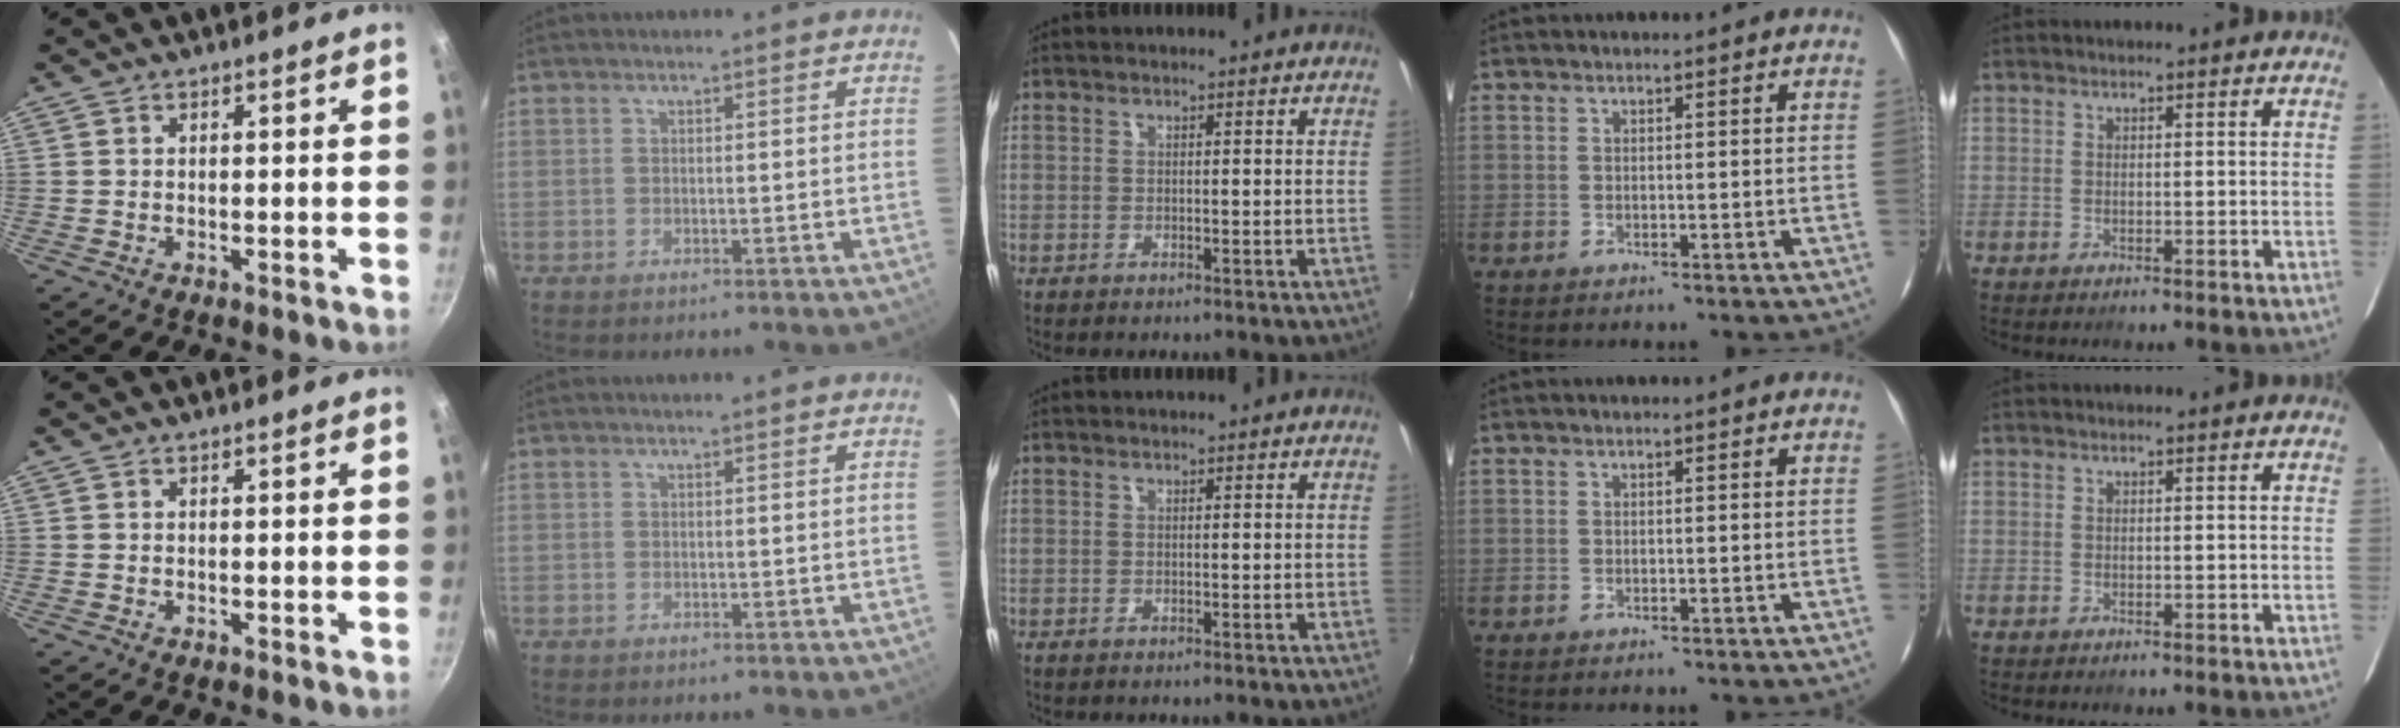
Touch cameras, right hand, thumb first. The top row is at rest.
{}